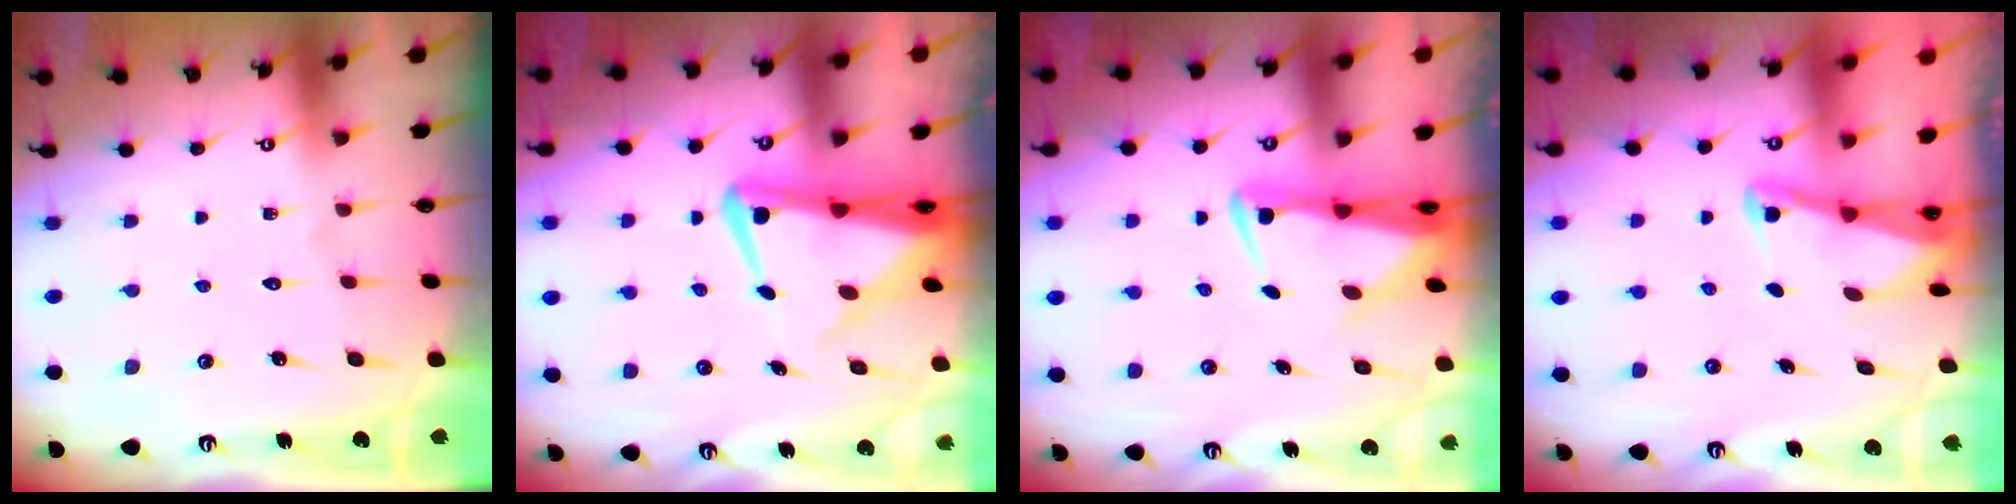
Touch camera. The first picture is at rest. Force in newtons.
{"total": 6.6, "press": 6.6, "slide": 0.8}
{"total": 3.4, "press": 3.3, "slide": 0.6}
{"total": 2.1, "press": 2.1, "slide": 0.3}